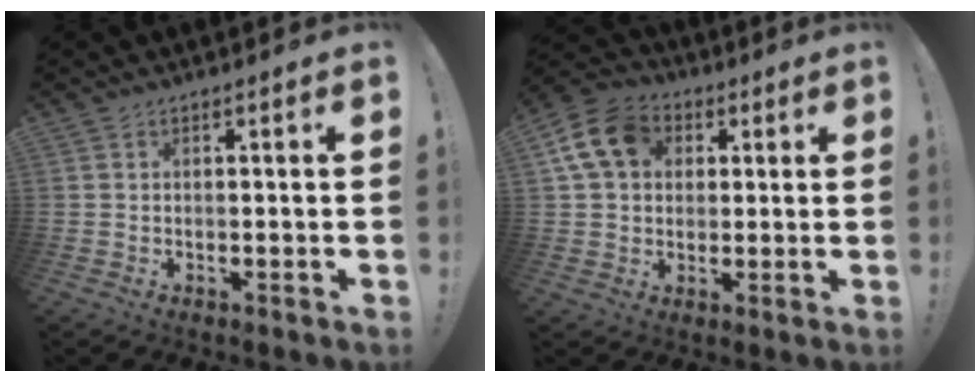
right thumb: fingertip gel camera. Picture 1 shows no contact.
{"total": 13.8, "force": [4.3, 10.7, 7.4], "torque": [-0.125, 0.002, 0.090]}